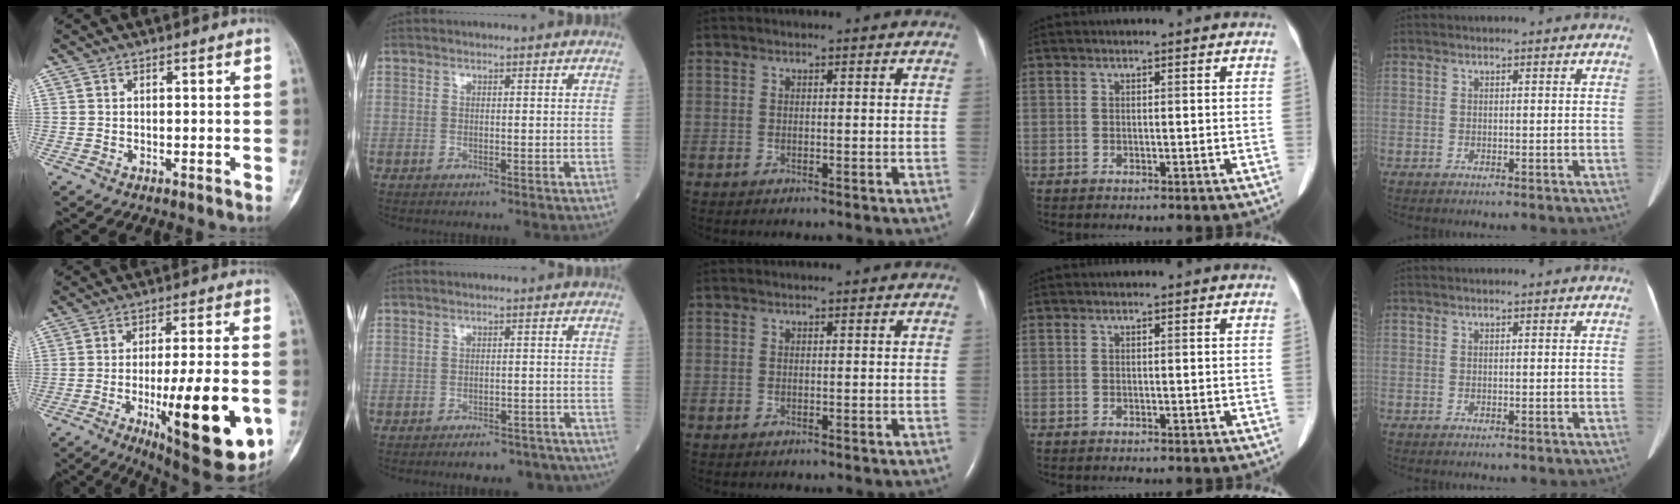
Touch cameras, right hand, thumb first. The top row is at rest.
{"thumb": {"total": 22.8, "force": [-6.5, 6.0, 21.0], "torque": [-0.280, -0.004, -0.078]}, "index": {"total": 8.2, "force": [-7.3, 2.8, 2.5], "torque": [-0.014, 0.009, -0.084]}}